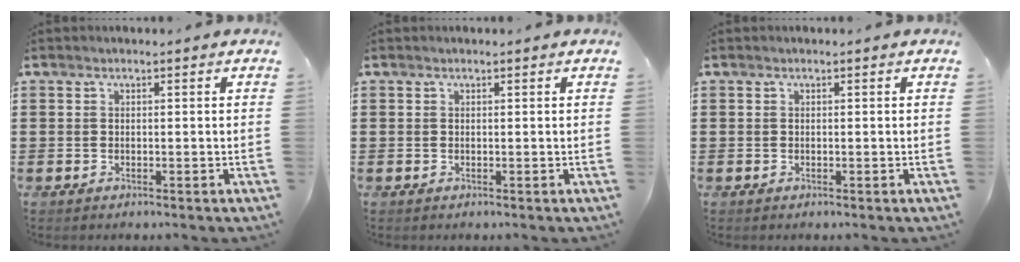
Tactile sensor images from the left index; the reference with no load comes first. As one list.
[{"total": 0.0}, {"total": 0.0}]